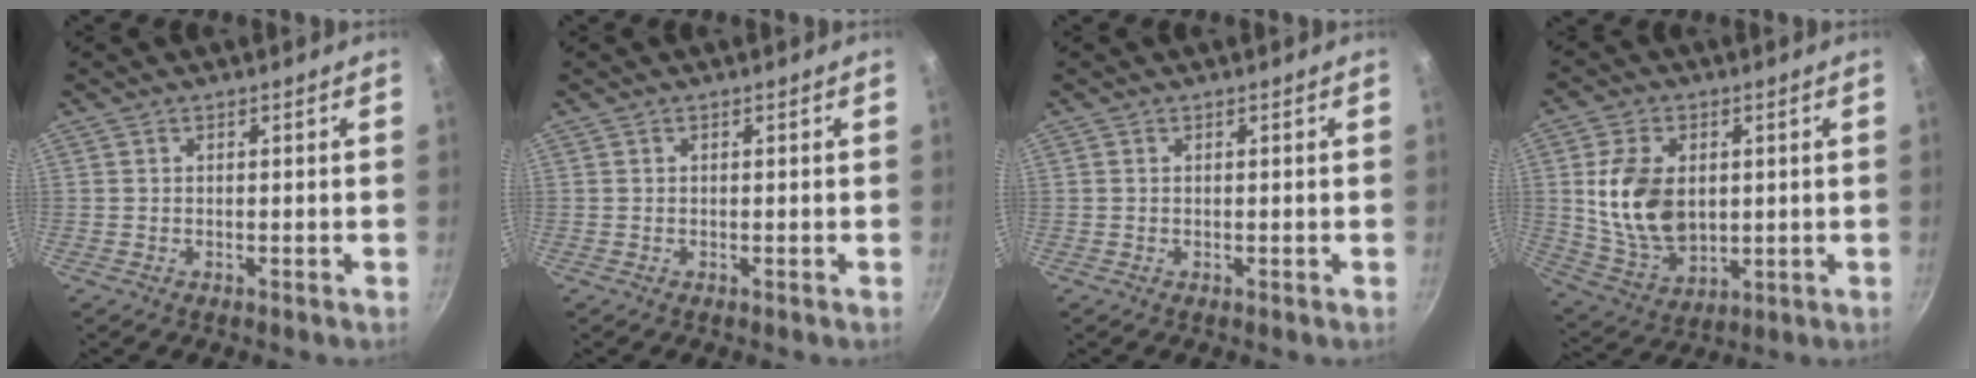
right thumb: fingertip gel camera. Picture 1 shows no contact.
{"total": 0.0}
{"total": 0.0}
{"total": 14.0, "force": [1.6, 9.5, 10.2], "torque": [-0.173, -0.017, 0.042]}